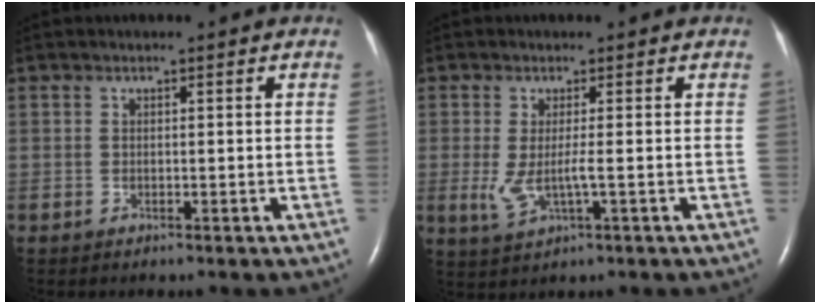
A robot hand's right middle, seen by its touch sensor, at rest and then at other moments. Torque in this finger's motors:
{"motor_torque": [0.07, -0.01, 0.11, 0.09]}